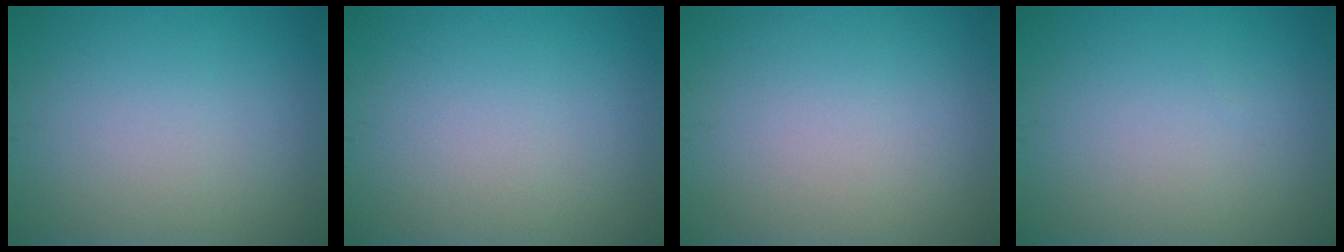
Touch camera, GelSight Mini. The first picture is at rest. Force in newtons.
{"total": 0.0}
{"total": 0.0}
{"total": 0.0}